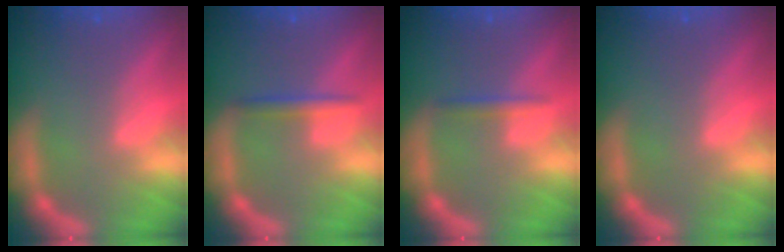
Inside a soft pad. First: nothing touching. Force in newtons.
{"total": 1.9}
{"total": 1.4}
{"total": 0.0}